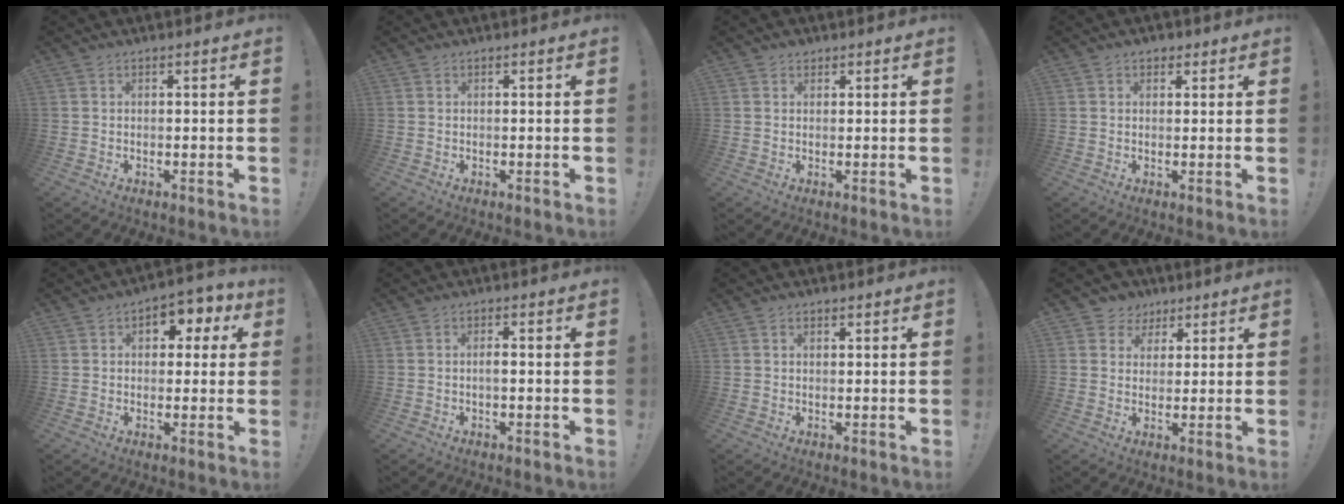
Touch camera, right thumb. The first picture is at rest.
{"total": 0.0}
{"total": 1.6, "force": [1.2, 1.1, 0.3], "torque": [-0.005, -0.002, 0.022]}
{"total": 2.0, "force": [1.0, 1.6, 0.8], "torque": [-0.007, 0.000, 0.017]}
{"total": 6.3, "force": [1.9, 4.7, 3.8], "torque": [-0.041, -0.006, 0.032]}
{"total": 2.0, "force": [-0.6, 0.4, 1.8], "torque": [-0.040, 0.007, -0.010]}
{"total": 0.9, "force": [0.6, 0.5, 0.5], "torque": [-0.008, 0.001, 0.011]}
{"total": 5.6, "force": [2.2, 5.1, 0.6], "torque": [-0.012, -0.012, 0.046]}